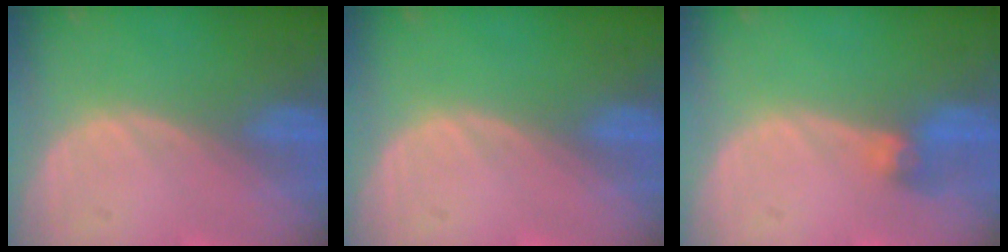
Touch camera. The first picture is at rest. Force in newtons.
{"total": 0.0}
{"total": 2.8, "press": 2.6, "slide": 1.0}